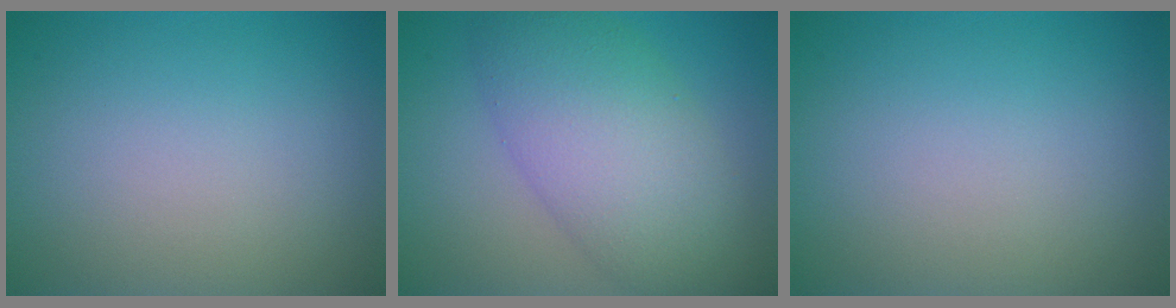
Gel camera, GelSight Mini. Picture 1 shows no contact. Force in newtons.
{"total": 8.2, "press": 8.2, "slide": 0.2}
{"total": 0.0}